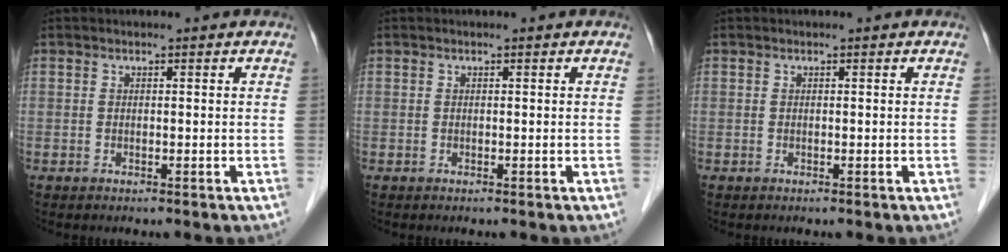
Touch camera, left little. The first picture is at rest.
{"total": 0.0}
{"total": 0.0}